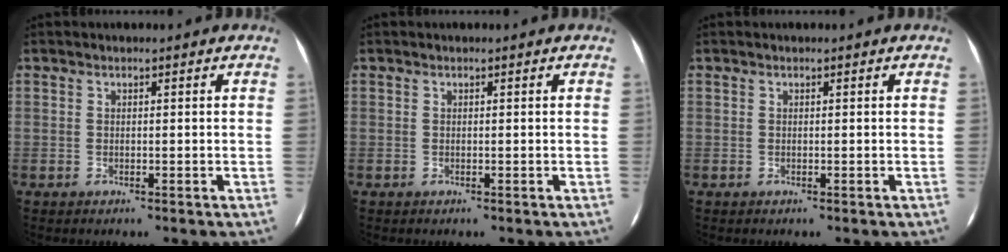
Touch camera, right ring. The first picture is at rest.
{"total": 0.0}
{"total": 0.0}